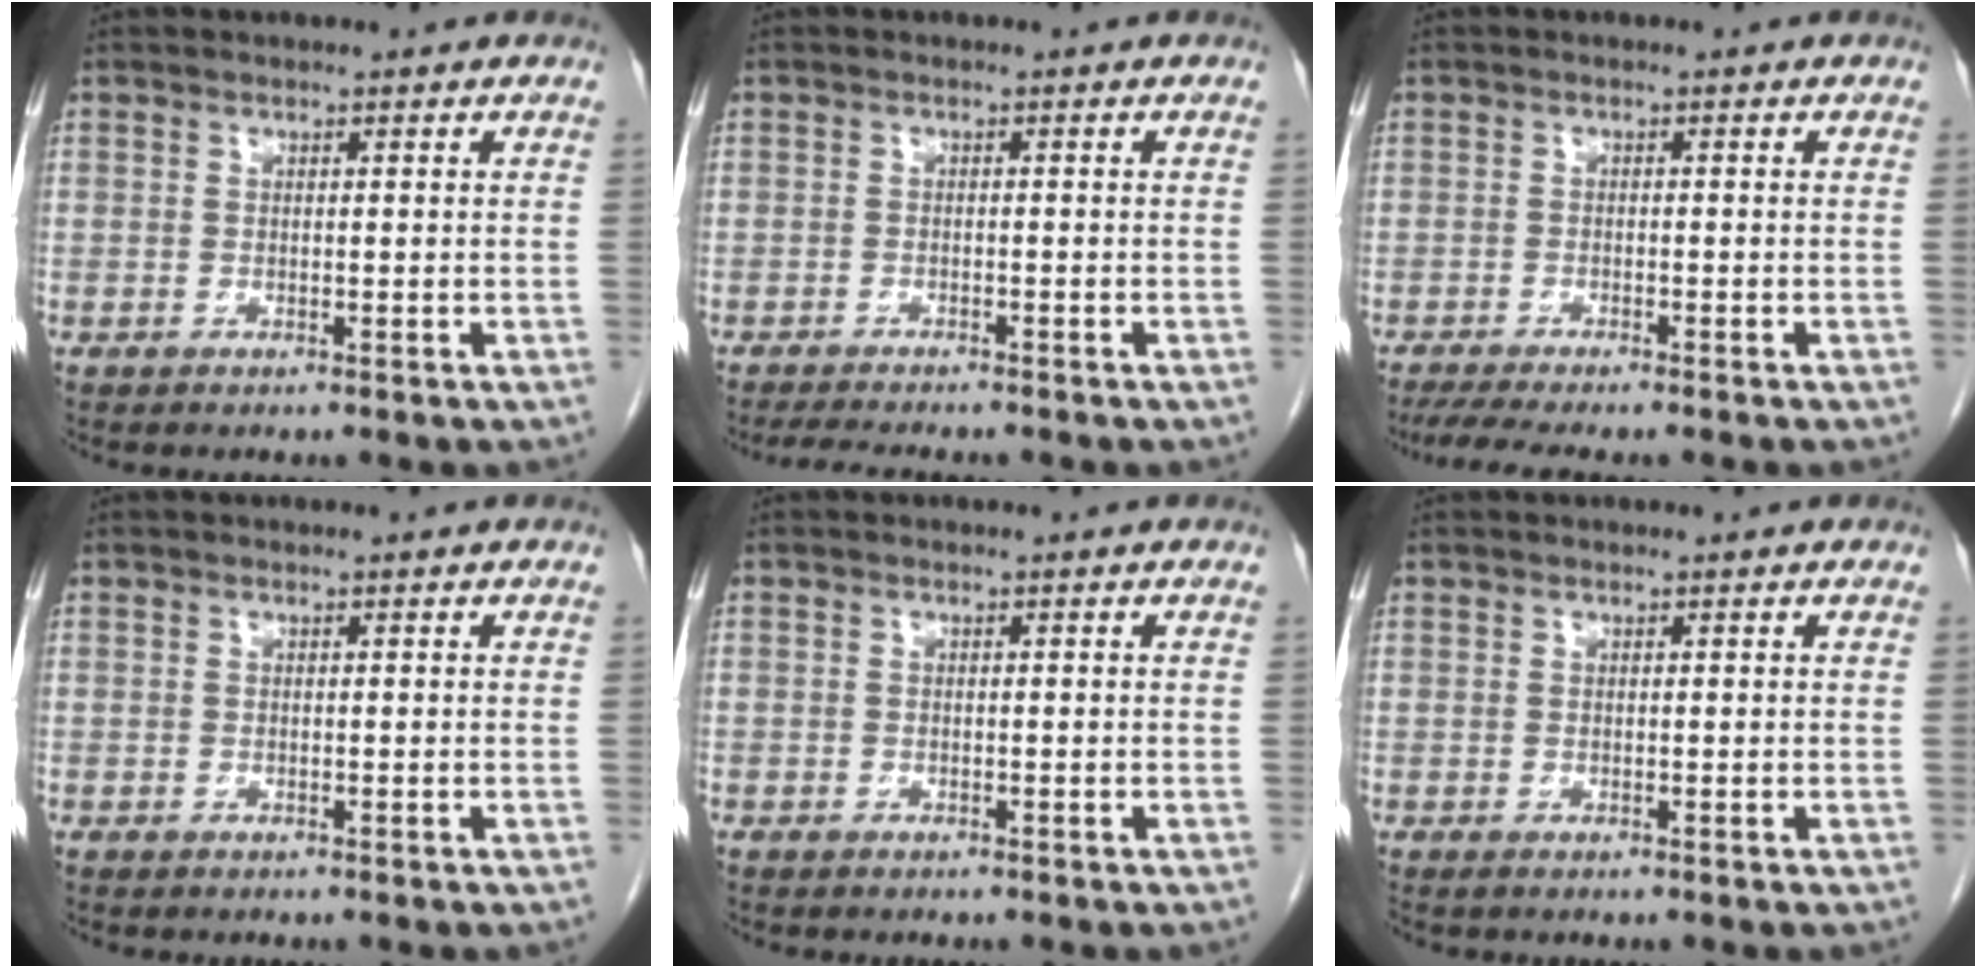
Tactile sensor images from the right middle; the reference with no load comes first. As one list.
[{"total": 6.1, "force": [-5.4, 0.8, 2.7], "torque": [-0.038, -0.012, -0.080]}, {"total": 7.2, "force": [-6.1, 0.5, 3.9], "torque": [-0.055, -0.013, -0.094]}, {"total": 0.0}, {"total": 0.6, "force": [-0.5, 0.4, 0.1], "torque": [-0.007, 0.003, -0.009]}, {"total": 0.0}]